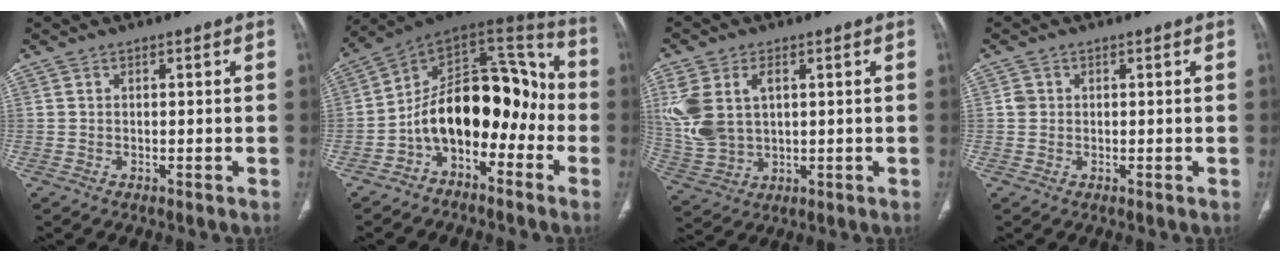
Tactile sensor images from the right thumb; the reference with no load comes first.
{"total": 17.7, "force": [-5.3, 11.0, 12.8], "torque": [-0.158, 0.102, -0.094]}
{"total": 12.3, "force": [2.9, 7.9, 9.0], "torque": [-0.206, 0.005, 0.071]}
{"total": 1.4, "force": [0.2, 1.3, 0.4], "torque": [-0.002, 0.003, 0.004]}